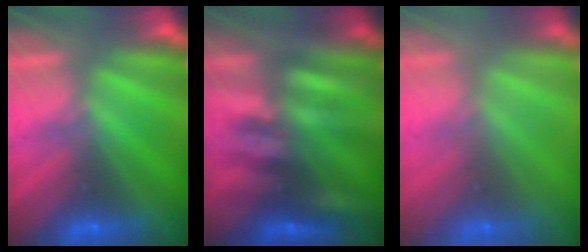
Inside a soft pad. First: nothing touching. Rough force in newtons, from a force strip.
{"total": 2.4}
{"total": 8.3}